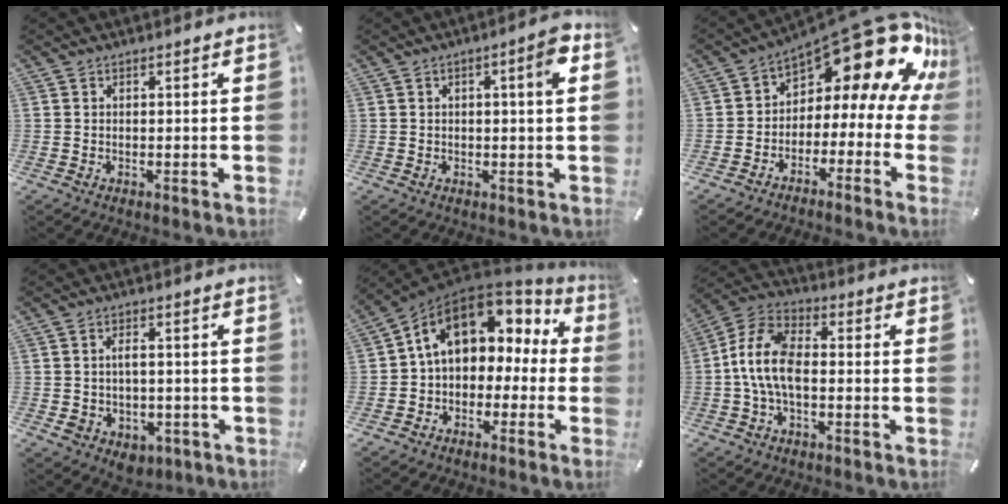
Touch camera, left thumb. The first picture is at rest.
{"total": 4.2, "force": [1.1, 0.7, 4.0], "torque": [-0.062, -0.002, 0.013]}
{"total": 18.7, "force": [10.1, 8.4, 13.2], "torque": [-0.188, -0.076, 0.171]}
{"total": 5.1, "force": [-0.3, 4.0, 3.1], "torque": [-0.052, 0.005, -0.004]}
{"total": 12.0, "force": [4.1, 8.7, 7.3], "torque": [-0.124, -0.009, 0.074]}
{"total": 10.3, "force": [-2.0, 5.9, 8.2], "torque": [-0.182, 0.007, -0.037]}